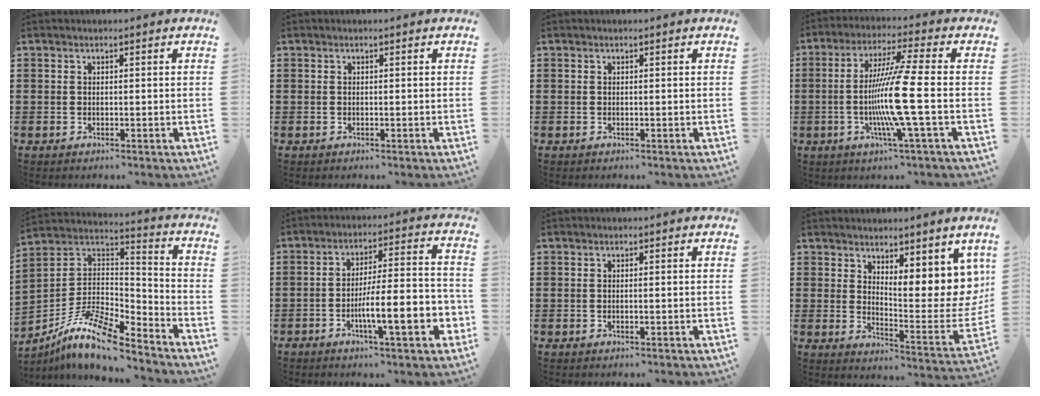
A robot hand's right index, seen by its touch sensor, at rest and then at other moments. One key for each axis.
{"total": 0.0}
{"total": 0.0}
{"total": 11.9, "fx": -2.3, "fy": -0.8, "fz": 11.6, "tx": -0.243, "ty": -0.026, "tz": -0.060}
{"total": 11.7, "fx": -9.3, "fy": 2.6, "fz": 6.6, "tx": -0.141, "ty": 0.018, "tz": -0.188}
{"total": 10.7, "fx": -4.1, "fy": 1.9, "fz": 9.7, "tx": -0.165, "ty": -0.009, "tz": -0.075}
{"total": 0.5, "fx": -0.2, "fy": -0.1, "fz": 0.5, "tx": -0.008, "ty": -0.003, "tz": -0.003}
{"total": 7.8, "fx": 5.2, "fy": 3.6, "fz": 4.5, "tx": -0.051, "ty": -0.056, "tz": 0.090}